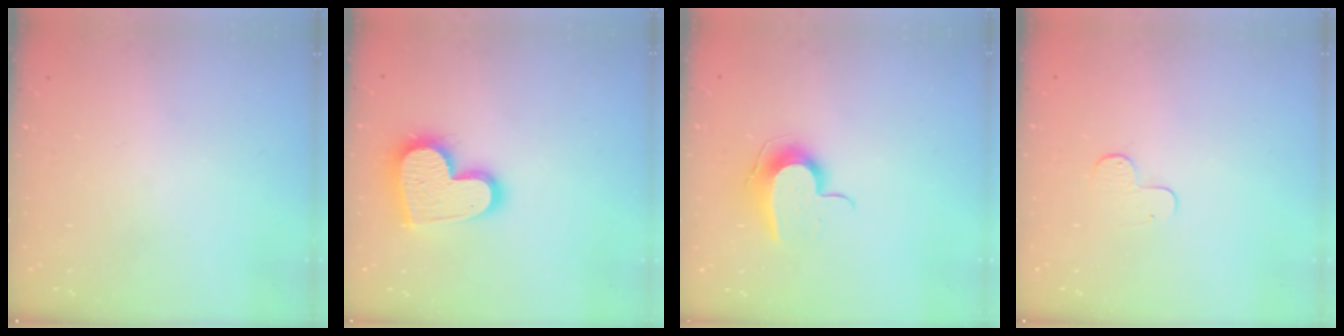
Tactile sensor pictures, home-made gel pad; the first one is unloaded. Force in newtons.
{"total": 17.9, "press": 17.9, "slide": 1.4}
{"total": 10.7, "press": 10.6, "slide": 0.8}
{"total": 4.8, "press": 4.8, "slide": 0.5}